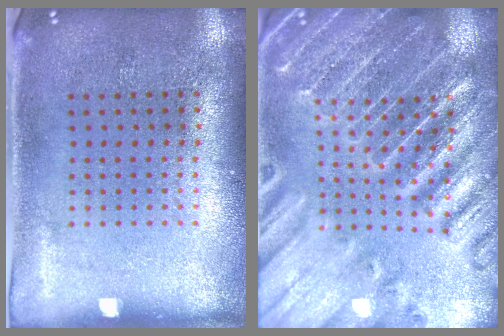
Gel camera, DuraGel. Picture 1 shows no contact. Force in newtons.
{"total": 3.6, "press": 3.4, "slide": 0.9}